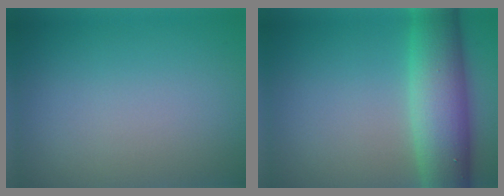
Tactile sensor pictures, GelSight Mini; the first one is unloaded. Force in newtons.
{"total": 8.2, "press": 8.2, "slide": 0.4}